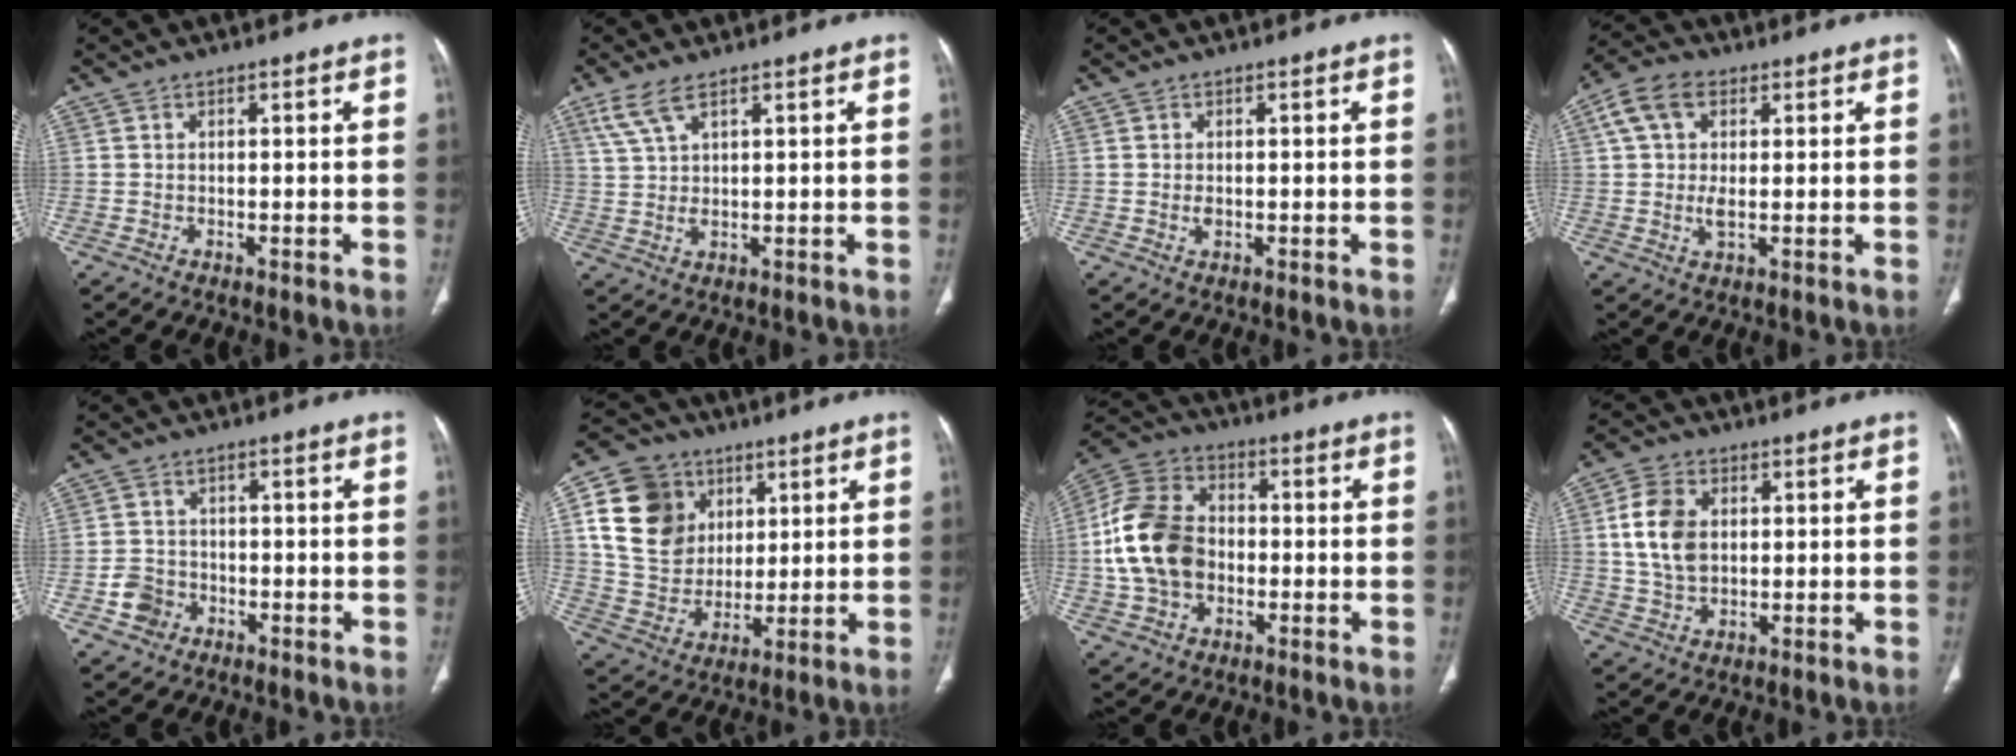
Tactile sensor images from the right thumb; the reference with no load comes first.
{"total": 5.2, "force": [3.1, 1.5, 3.9], "torque": [-0.096, -0.005, 0.074]}
{"total": 1.2, "force": [-0.1, 0.8, 1.0], "torque": [-0.018, -0.002, 0.000]}
{"total": 8.5, "force": [2.3, 5.0, 6.4], "torque": [-0.123, 0.010, 0.039]}
{"total": 4.4, "force": [-1.9, 3.8, 1.2], "torque": [-0.005, 0.020, -0.031]}
{"total": 16.7, "force": [5.7, 13.6, 7.9], "torque": [-0.123, -0.004, 0.111]}
{"total": 16.0, "force": [-1.3, 11.8, 10.7], "torque": [-0.196, 0.028, -0.025]}
{"total": 9.1, "force": [1.5, 6.4, 6.4], "torque": [-0.116, 0.002, 0.033]}